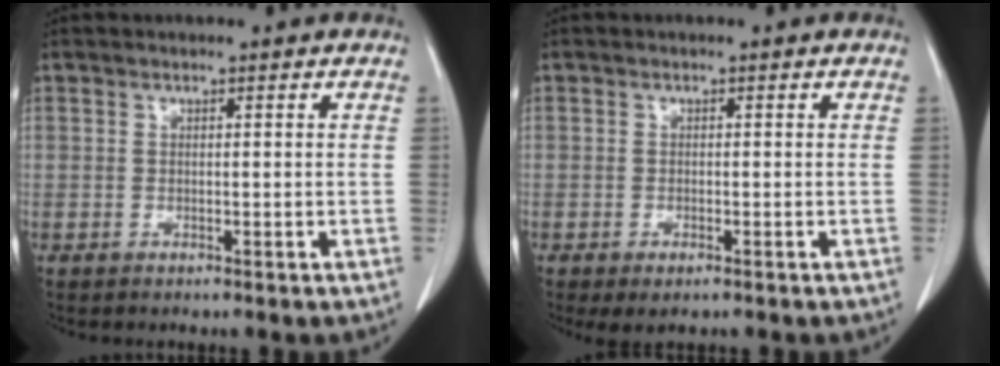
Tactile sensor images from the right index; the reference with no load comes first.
{"total": 2.3, "force": [-1.4, 0.8, 1.6], "torque": [-0.025, -0.005, -0.015]}